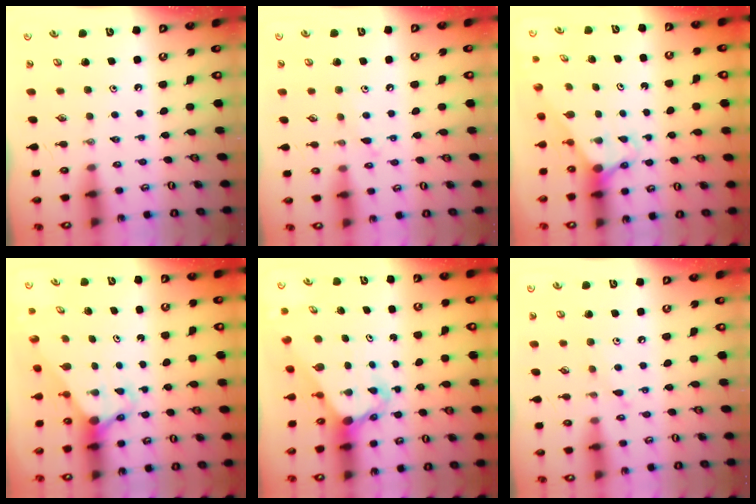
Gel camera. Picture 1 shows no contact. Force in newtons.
{"total": 7.1, "press": 7.0, "slide": 0.6}
{"total": 2.8, "press": 2.8, "slide": 0.0}
{"total": 2.8, "press": 2.8, "slide": 0.1}
{"total": 4.1, "press": 4.1, "slide": 0.3}
{"total": 6.1, "press": 6.1, "slide": 0.6}